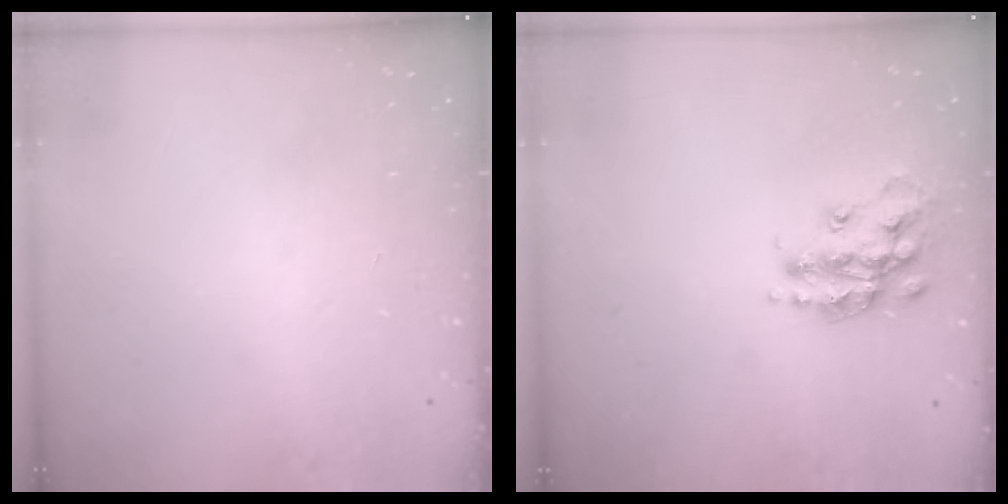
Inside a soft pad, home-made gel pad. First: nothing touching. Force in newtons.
{"total": 14.7, "press": 14.7, "slide": 0.9}